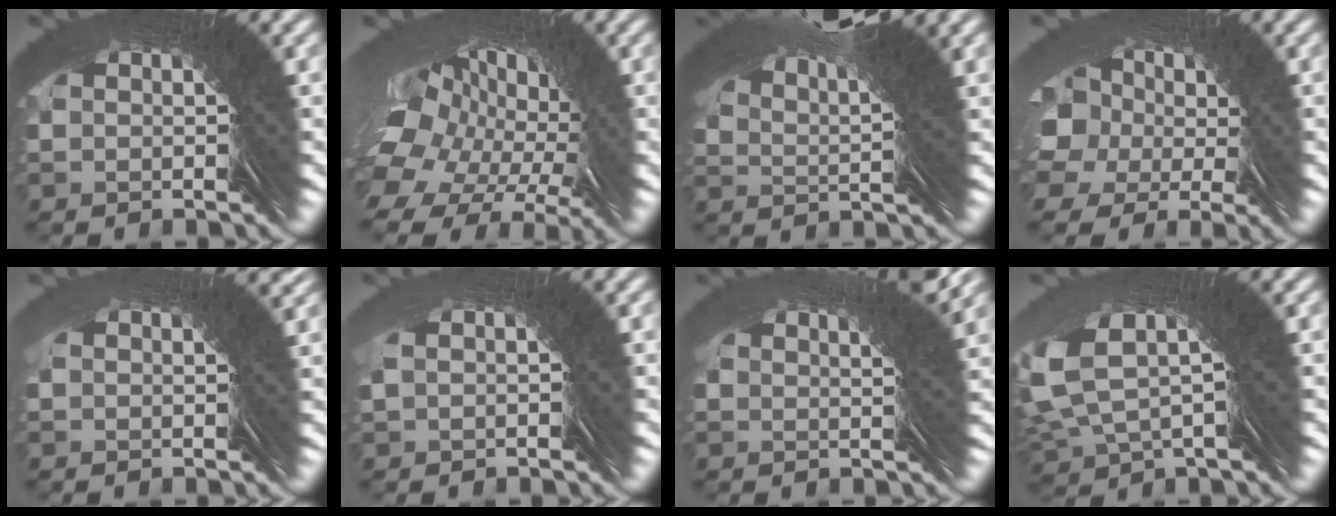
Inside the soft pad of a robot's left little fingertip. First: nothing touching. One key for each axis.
{"total": 7.7, "fx": 1.7, "fy": 5.8, "fz": 4.9, "tx": -0.057, "ty": 0.007, "tz": 0.016}
{"total": 7.2, "fx": 5.7, "fy": -2.6, "fz": 3.7, "tx": -0.067, "ty": 0.058, "tz": 0.081}
{"total": 6.4, "fx": 3.7, "fy": 4.2, "fz": 3.1, "tx": -0.059, "ty": 0.013, "tz": 0.046}
{"total": 3.3, "fx": 0.4, "fy": -2.9, "fz": -1.7, "tx": 0.045, "ty": 0.018, "tz": 0.008}
{"total": 2.1, "fx": 0.8, "fy": -1.6, "fz": -1.0, "tx": 0.025, "ty": 0.018, "tz": 0.009}
{"total": 5.7, "fx": 2.3, "fy": -5.0, "fz": -1.5, "tx": 0.054, "ty": 0.049, "tz": 0.026}
{"total": 3.4, "fx": 2.6, "fy": 1.1, "fz": 1.9, "tx": -0.053, "ty": 0.023, "tz": 0.031}